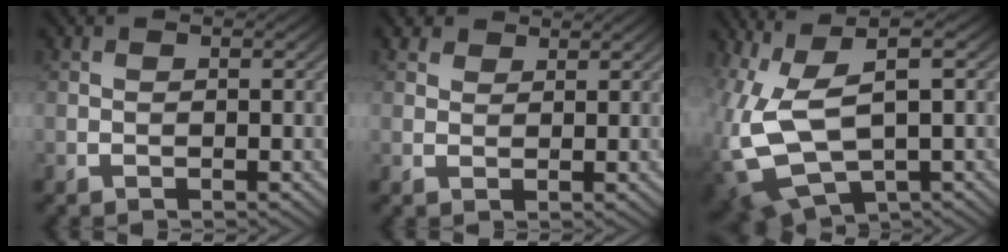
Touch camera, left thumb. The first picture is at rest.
{"total": 2.3, "force": [2.0, 1.1, 0.1], "torque": [-0.003, 0.004, 0.036]}
{"total": 13.3, "force": [0.6, 7.0, 11.2], "torque": [-0.285, -0.028, 0.027]}